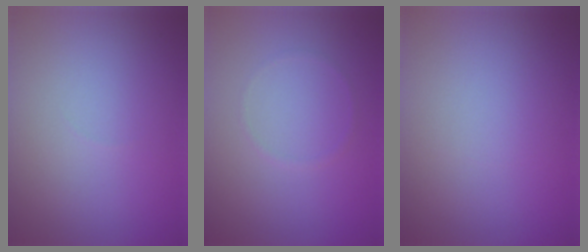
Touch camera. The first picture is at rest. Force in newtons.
{"total": 0.5, "press": 0.5, "slide": 0.1}
{"total": 0.0}